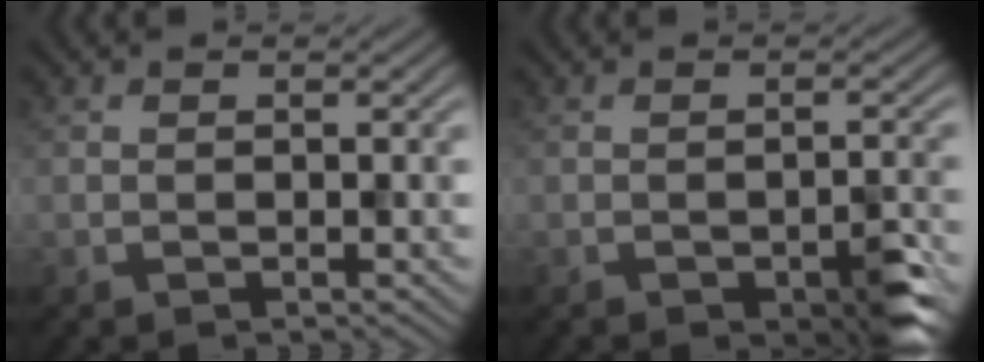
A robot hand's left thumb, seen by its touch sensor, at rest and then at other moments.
{"total": 4.0, "force": [-2.2, 1.2, 3.0], "torque": [-0.043, -0.001, -0.027]}